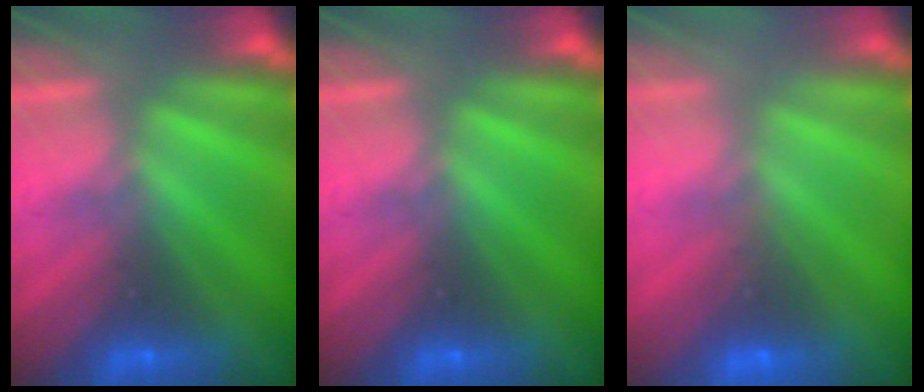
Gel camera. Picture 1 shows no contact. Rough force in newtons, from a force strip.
{"total": 0.0}
{"total": 5.1}